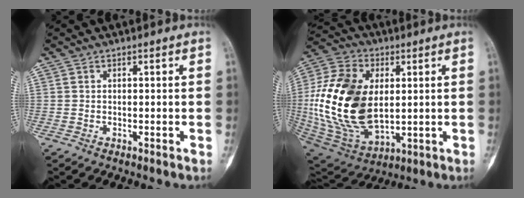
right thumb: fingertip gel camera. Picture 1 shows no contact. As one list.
[{"total": 24.4, "force": [1.6, 15.1, 19.1], "torque": [-0.380, -0.013, 0.043]}]